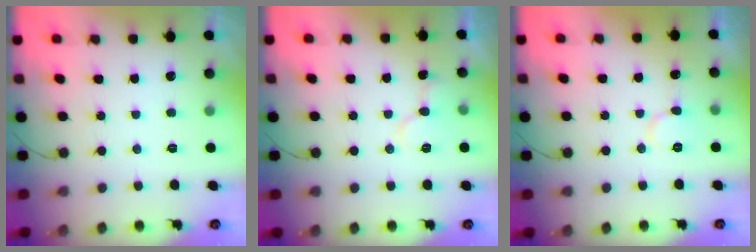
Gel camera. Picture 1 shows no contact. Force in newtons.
{"total": 7.0, "press": 7.0, "slide": 0.4}
{"total": 7.0, "press": 7.0, "slide": 0.6}